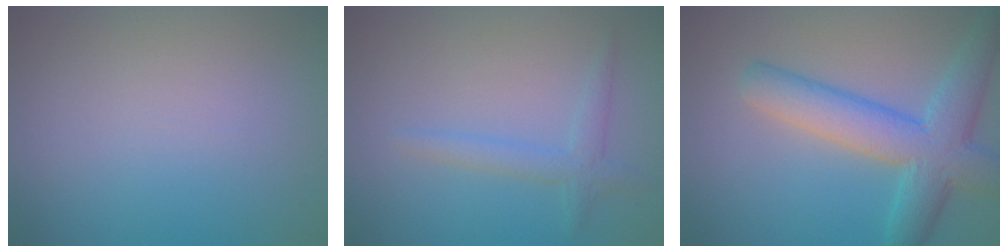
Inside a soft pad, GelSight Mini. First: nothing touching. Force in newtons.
{"total": 2.0, "press": 2.0, "slide": 0.1}
{"total": 7.1, "press": 7.1, "slide": 0.1}